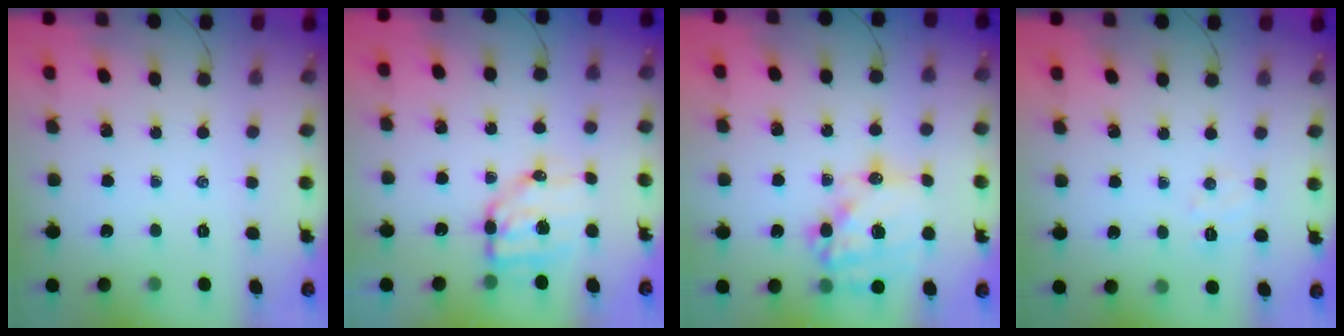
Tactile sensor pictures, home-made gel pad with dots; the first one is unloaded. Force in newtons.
{"total": 7.6, "press": 7.5, "slide": 1.5}
{"total": 19.6, "press": 19.1, "slide": 4.3}
{"total": 4.2, "press": 4.1, "slide": 1.0}